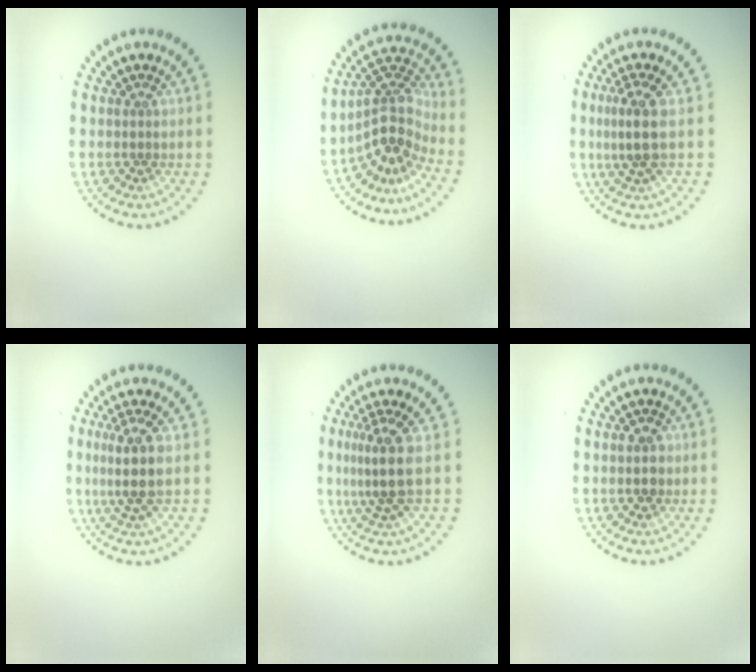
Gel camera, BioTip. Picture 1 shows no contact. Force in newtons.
{"total": 4.4, "press": 3.2, "slide": 3.0}
{"total": 3.2, "press": 2.8, "slide": 1.5}
{"total": 3.4, "press": 2.8, "slide": 2.0}
{"total": 3.3, "press": 2.4, "slide": 2.3}
{"total": 2.2, "press": 2.2, "slide": 0.1}